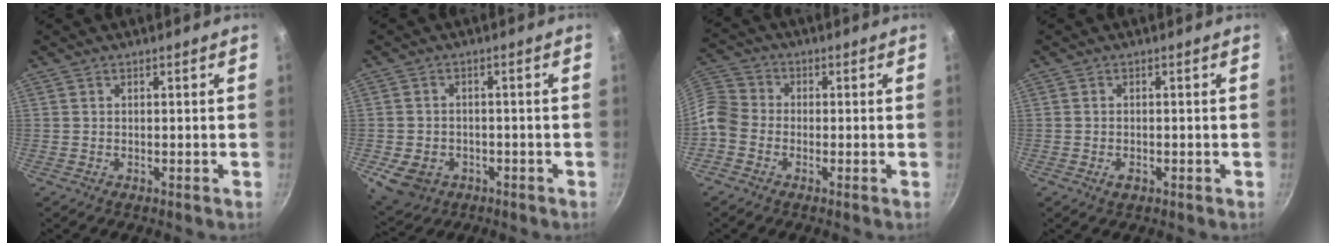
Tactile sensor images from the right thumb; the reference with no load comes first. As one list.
[{"total": 7.7, "force": [-2.7, 6.0, 4.0], "torque": [-0.059, 0.014, -0.032]}, {"total": 8.3, "force": [-2.8, 6.6, 4.1], "torque": [-0.075, 0.034, -0.077]}, {"total": 1.8, "force": [-0.7, 1.1, 1.1], "torque": [-0.020, 0.000, -0.014]}]